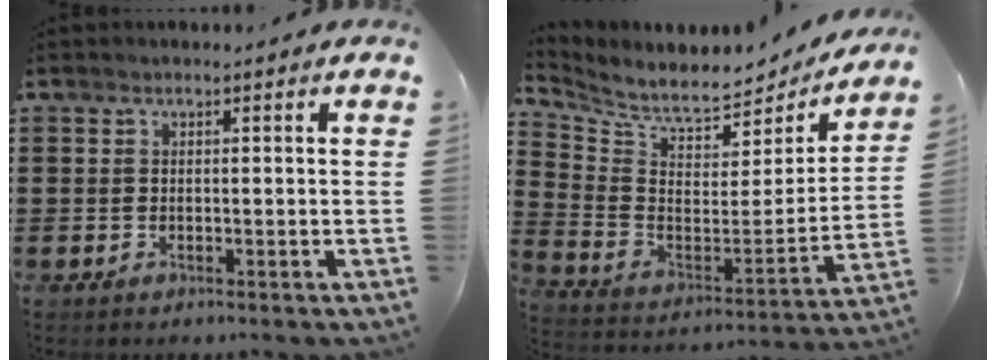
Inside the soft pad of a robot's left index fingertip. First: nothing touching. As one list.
[{"total": 6.3, "force": [6.0, 0.7, 1.9], "torque": [-0.070, -0.058, 0.099]}]